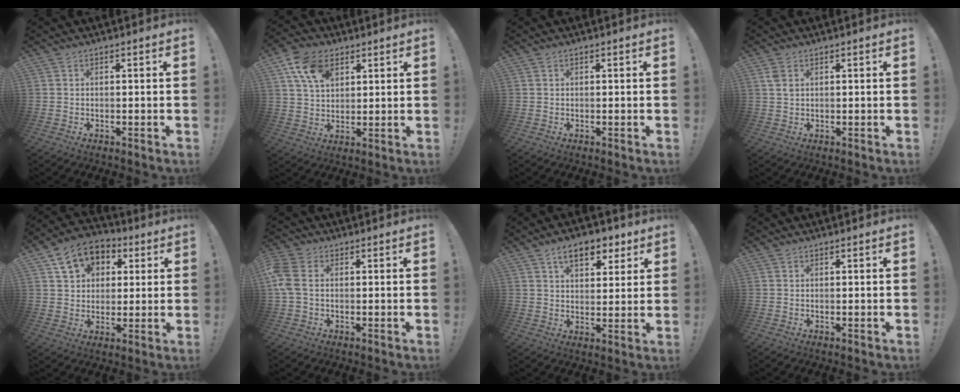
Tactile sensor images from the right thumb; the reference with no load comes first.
{"total": 11.7, "force": [5.9, 7.7, 6.6], "torque": [-0.103, -0.016, 0.113]}
{"total": 0.0}
{"total": 2.5, "force": [1.2, 1.5, 1.5], "torque": [-0.017, -0.003, 0.019]}
{"total": 10.6, "force": [4.9, 8.6, 3.9], "torque": [-0.054, -0.021, 0.097]}
{"total": 6.5, "force": [0.7, 4.7, 4.3], "torque": [-0.113, -0.002, 0.013]}
{"total": 10.2, "force": [5.9, 5.6, 6.2], "torque": [-0.081, -0.021, 0.103]}
{"total": 0.0}